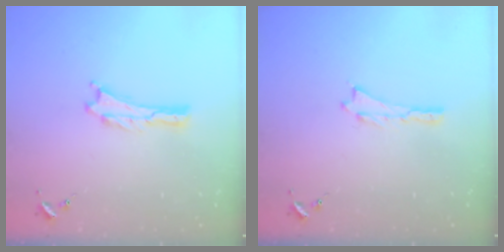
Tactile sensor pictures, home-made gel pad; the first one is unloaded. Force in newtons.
{"total": 0.0}